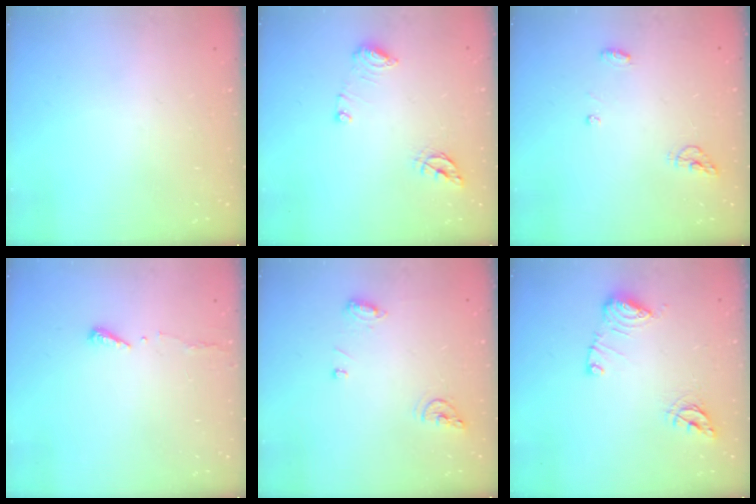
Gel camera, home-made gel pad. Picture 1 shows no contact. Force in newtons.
{"total": 8.7, "press": 8.6, "slide": 1.0}
{"total": 5.3, "press": 5.3, "slide": 0.2}
{"total": 5.0, "press": 4.9, "slide": 0.4}
{"total": 7.9, "press": 7.9, "slide": 0.8}
{"total": 11.2, "press": 11.1, "slide": 1.4}